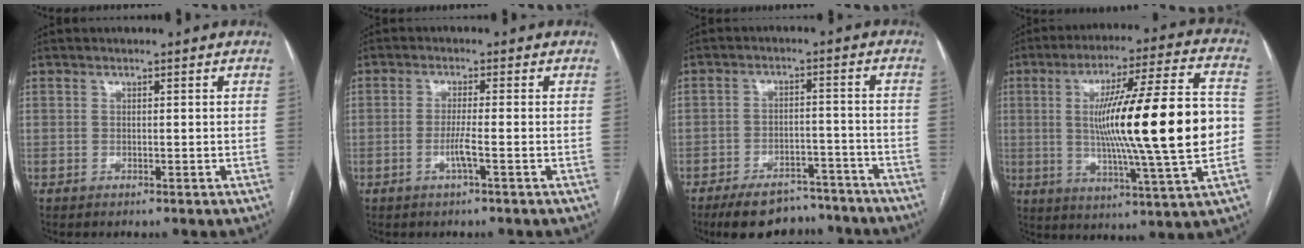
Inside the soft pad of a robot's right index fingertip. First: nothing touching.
{"total": 2.9, "force": [-1.1, -0.4, 2.6], "torque": [-0.052, -0.004, -0.025]}
{"total": 12.3, "force": [-10.4, 4.9, 4.2], "torque": [-0.050, 0.016, -0.146]}
{"total": 22.6, "force": [-0.4, 0.6, 22.5], "torque": [-0.351, 0.007, -0.013]}